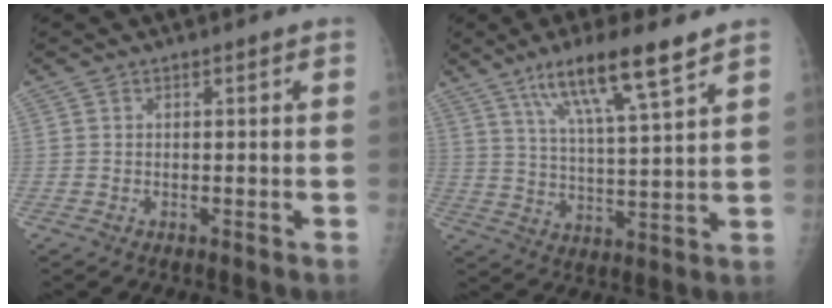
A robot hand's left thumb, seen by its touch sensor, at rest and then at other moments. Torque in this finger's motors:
{"motor_torque": [0.33, -0.14, 1.13, -0.75, 0.18]}